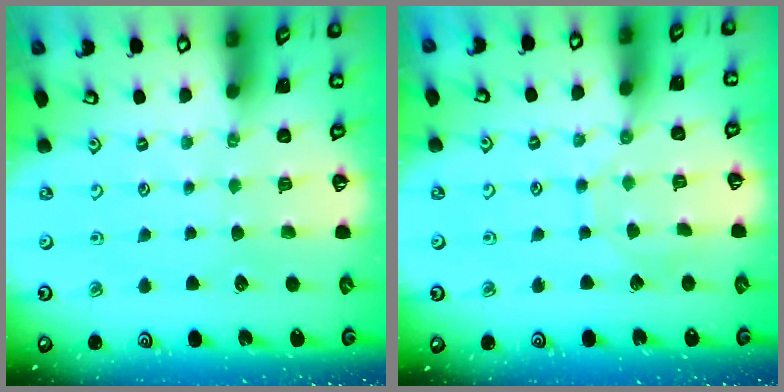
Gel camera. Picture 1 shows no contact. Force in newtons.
{"total": 6.7, "press": 6.7, "slide": 0.4}